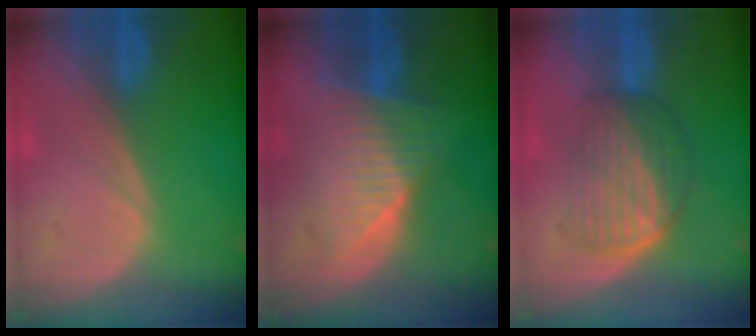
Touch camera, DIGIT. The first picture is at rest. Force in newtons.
{"total": 7.9, "press": 7.0, "slide": 3.6}
{"total": 6.9, "press": 6.0, "slide": 3.5}